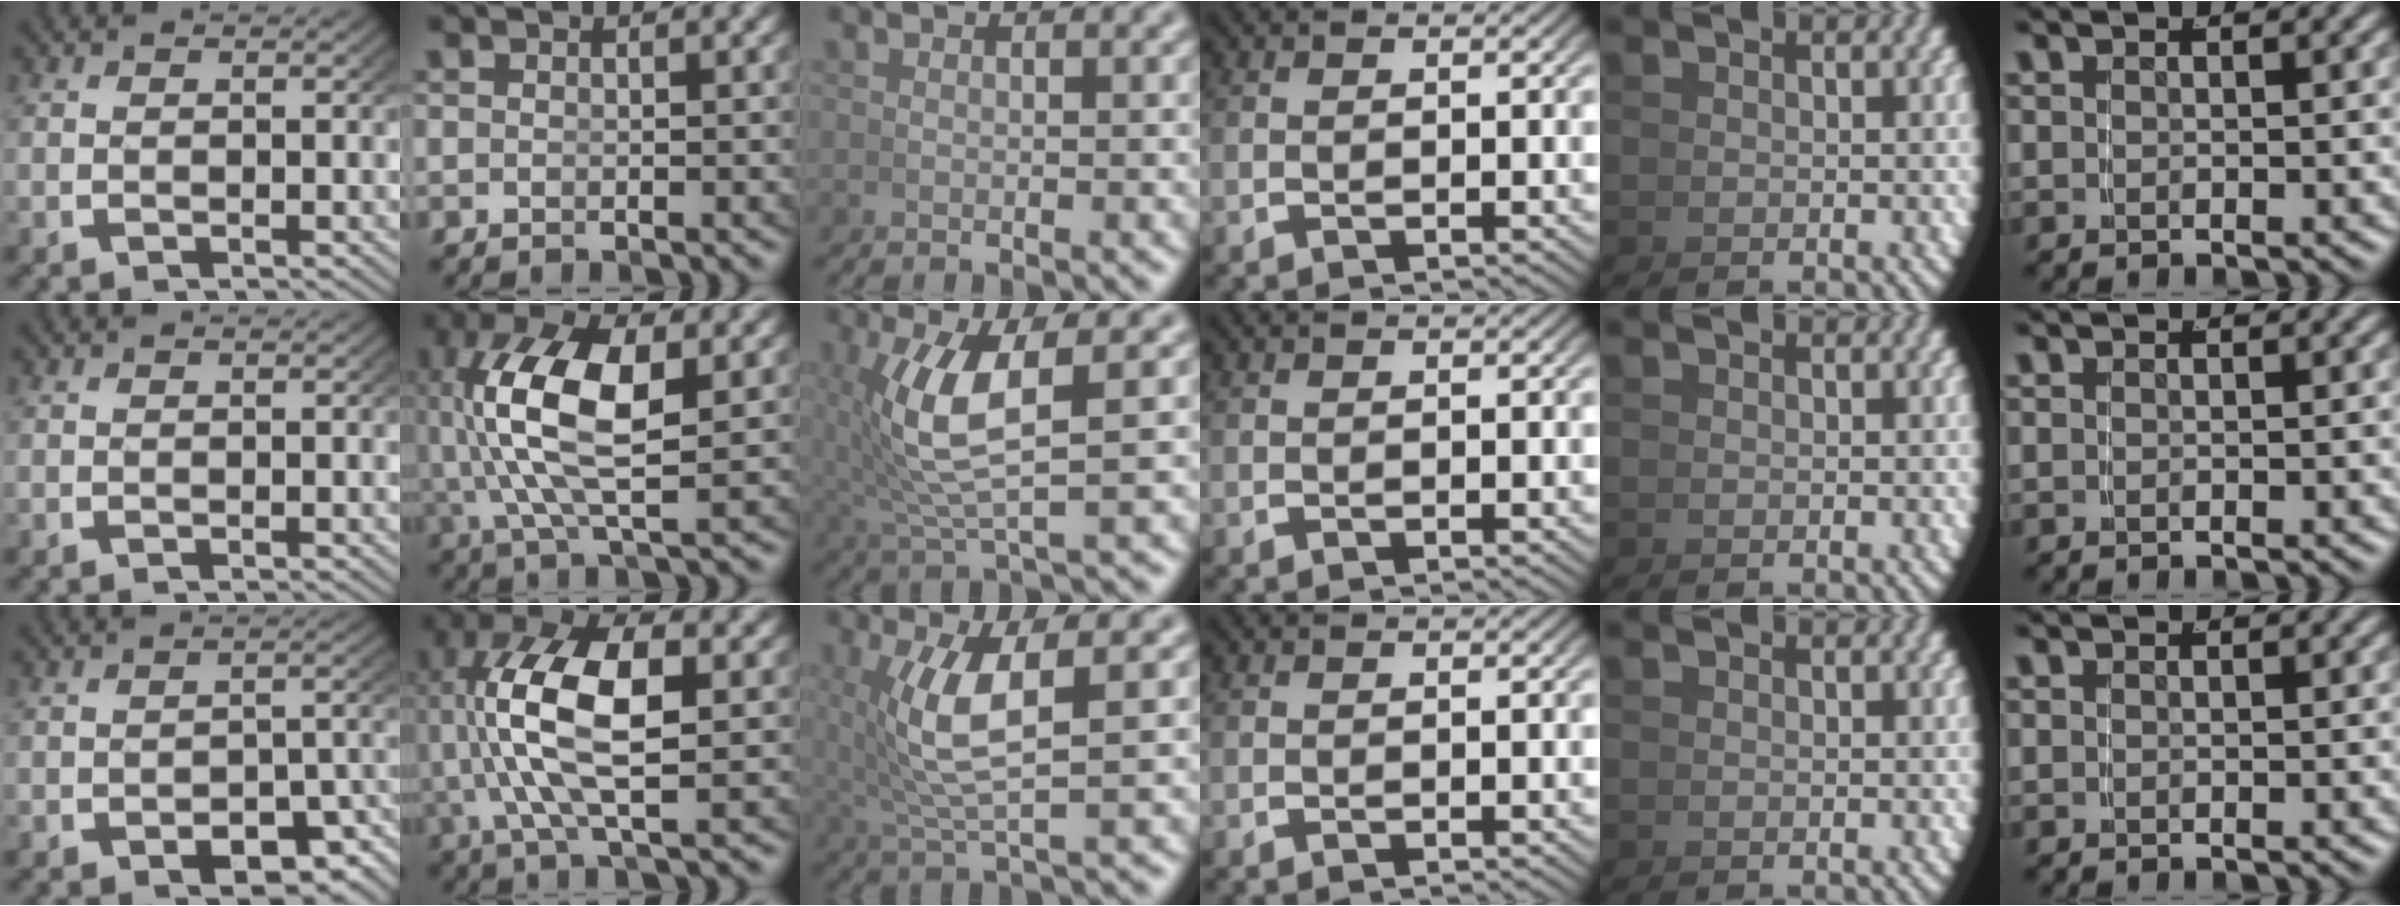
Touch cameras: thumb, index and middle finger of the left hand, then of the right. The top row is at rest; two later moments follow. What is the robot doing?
{"motion": "grasp_and_lifting", "object": "whiteboard"}